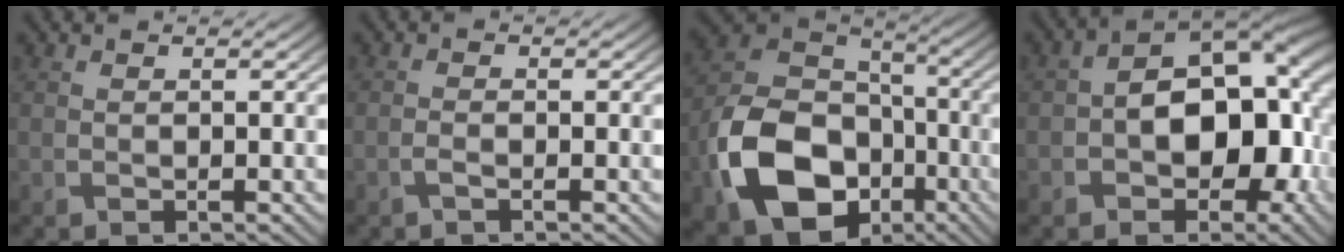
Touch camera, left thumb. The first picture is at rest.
{"total": 1.0, "force": [-0.6, 0.3, 0.7], "torque": [-0.017, 0.002, -0.014]}
{"total": 16.2, "force": [-6.4, 11.6, 9.3], "torque": [-0.199, -0.045, -0.121]}
{"total": 12.8, "force": [-0.8, 8.1, 9.9], "torque": [-0.151, -0.008, -0.010]}